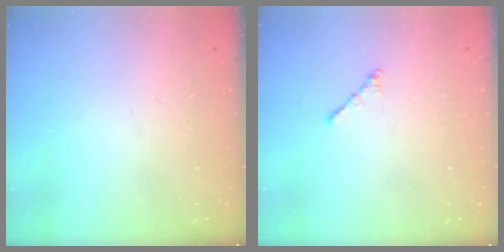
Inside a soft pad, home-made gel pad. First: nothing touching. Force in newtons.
{"total": 1.8, "press": 1.7, "slide": 0.6}